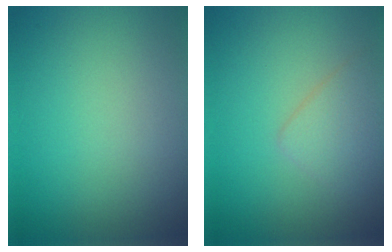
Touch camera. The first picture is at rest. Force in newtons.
{"total": 2.2, "press": 2.2, "slide": 0.0}